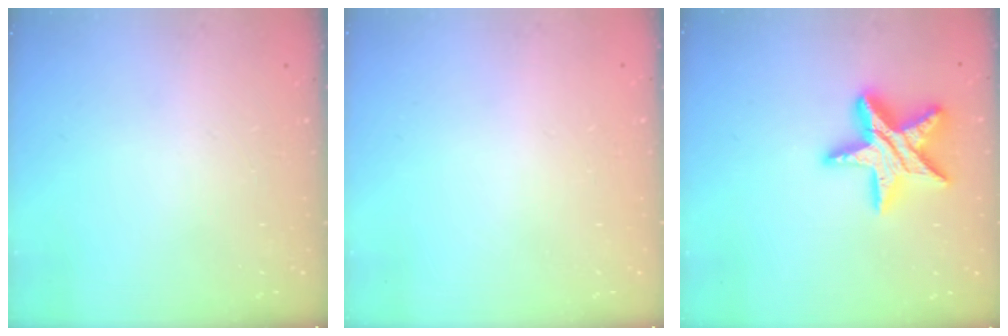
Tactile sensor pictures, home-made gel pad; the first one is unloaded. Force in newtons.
{"total": 0.0}
{"total": 17.0, "press": 17.0, "slide": 1.3}